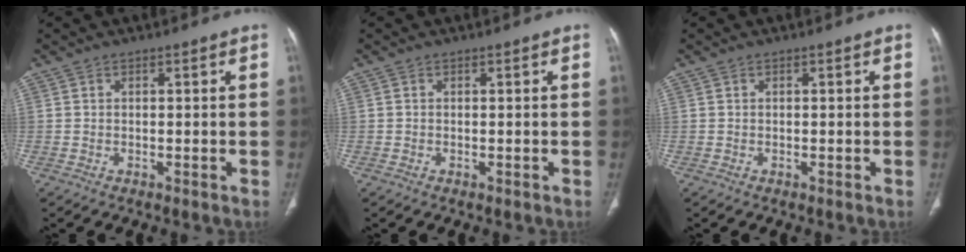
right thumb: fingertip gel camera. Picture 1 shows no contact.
{"total": 0.0}
{"total": 0.0}